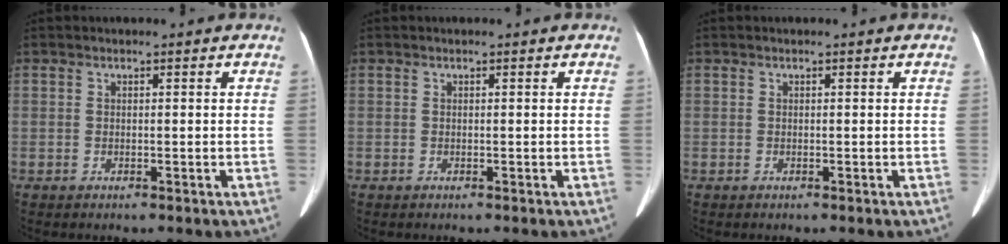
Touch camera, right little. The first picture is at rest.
{"total": 0.0}
{"total": 0.0}